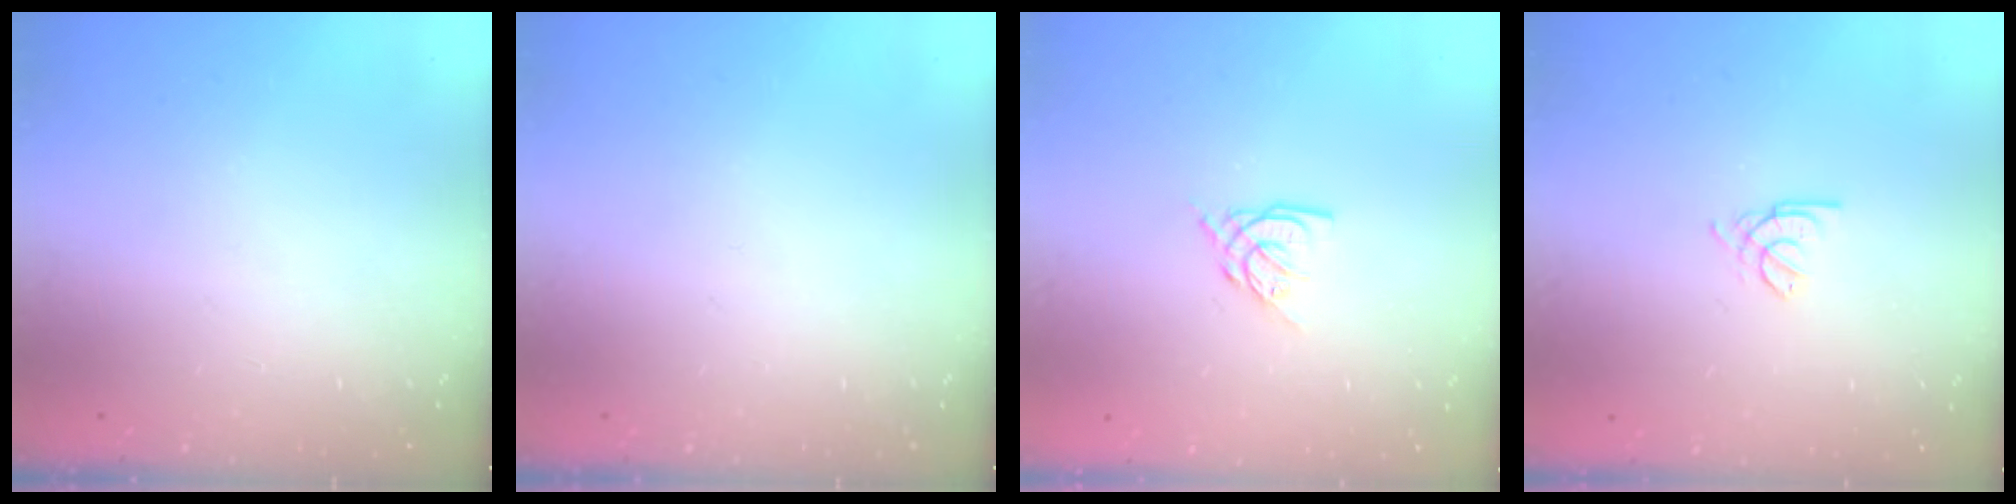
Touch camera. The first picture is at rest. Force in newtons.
{"total": 0.0}
{"total": 6.5, "press": 6.5, "slide": 0.6}
{"total": 2.3, "press": 2.3, "slide": 0.5}